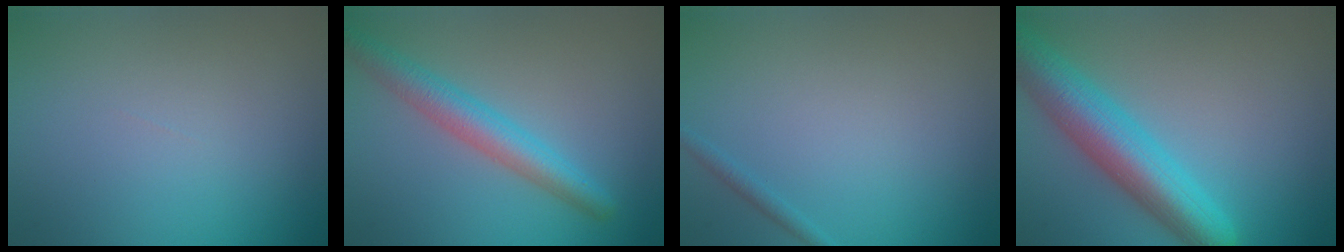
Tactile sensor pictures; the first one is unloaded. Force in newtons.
{"total": 3.9, "press": 3.9, "slide": 0.1}
{"total": 0.9, "press": 0.9, "slide": 0.1}
{"total": 7.5, "press": 7.5, "slide": 0.3}